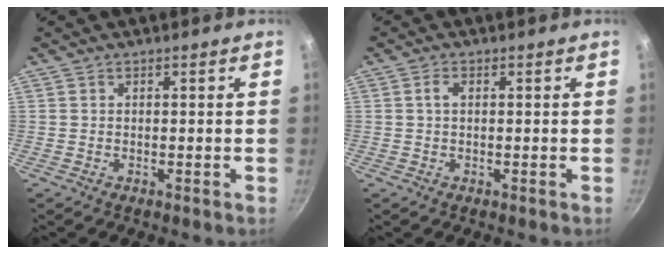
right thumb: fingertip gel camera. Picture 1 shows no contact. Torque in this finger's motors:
{"motor_torque": [-0.31, 0.63, 0.43, -0.31, 0.00]}